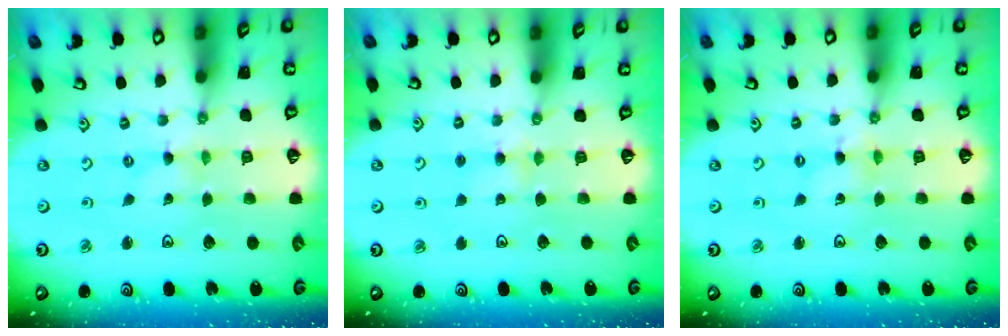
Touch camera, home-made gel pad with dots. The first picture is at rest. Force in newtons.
{"total": 4.2, "press": 4.2, "slide": 0.4}
{"total": 1.4, "press": 1.4, "slide": 0.1}